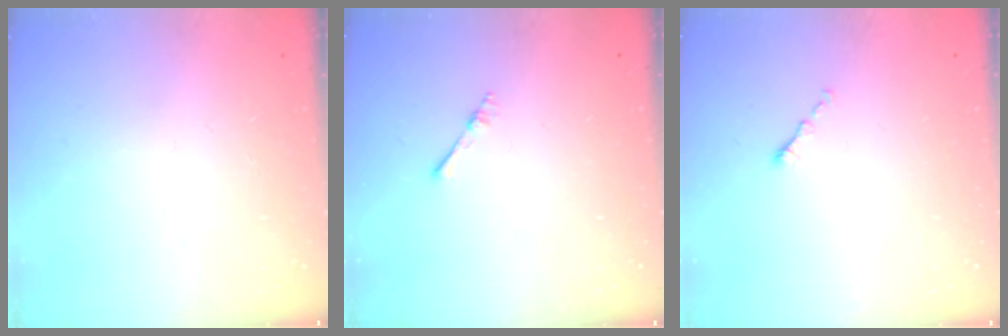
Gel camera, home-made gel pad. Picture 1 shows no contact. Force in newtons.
{"total": 2.2, "press": 2.2, "slide": 0.3}
{"total": 0.6, "press": 0.5, "slide": 0.2}